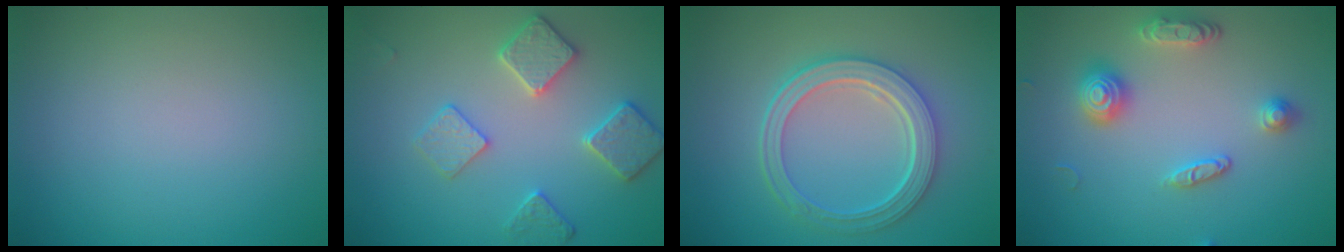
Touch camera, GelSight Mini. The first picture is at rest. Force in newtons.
{"total": 3.5, "press": 3.5, "slide": 0.2}
{"total": 5.6, "press": 4.1, "slide": 3.8}
{"total": 3.2, "press": 3.1, "slide": 0.7}